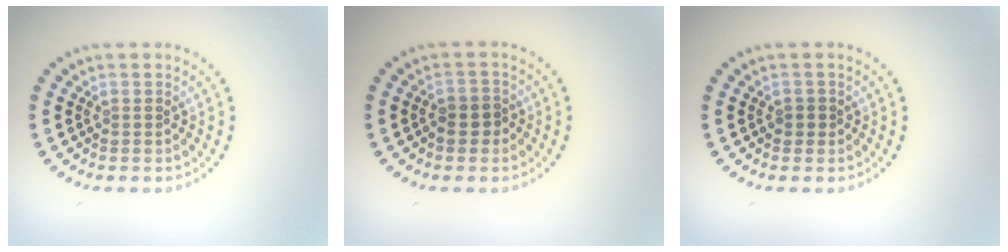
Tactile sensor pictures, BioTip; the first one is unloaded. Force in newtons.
{"total": 2.0, "press": 1.9, "slide": 0.8}
{"total": 0.9, "press": 0.9, "slide": 0.4}